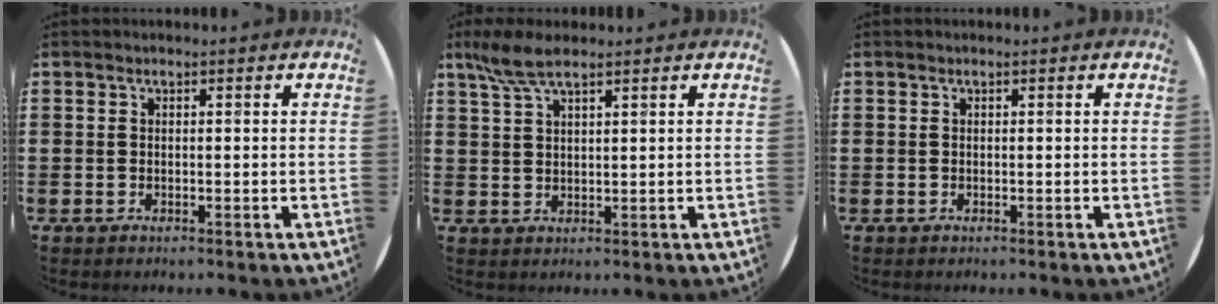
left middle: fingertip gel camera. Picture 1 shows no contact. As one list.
[{"total": 4.8, "force": [3.6, 1.2, 3.1], "torque": [-0.069, 0.001, 0.065]}, {"total": 0.0}]